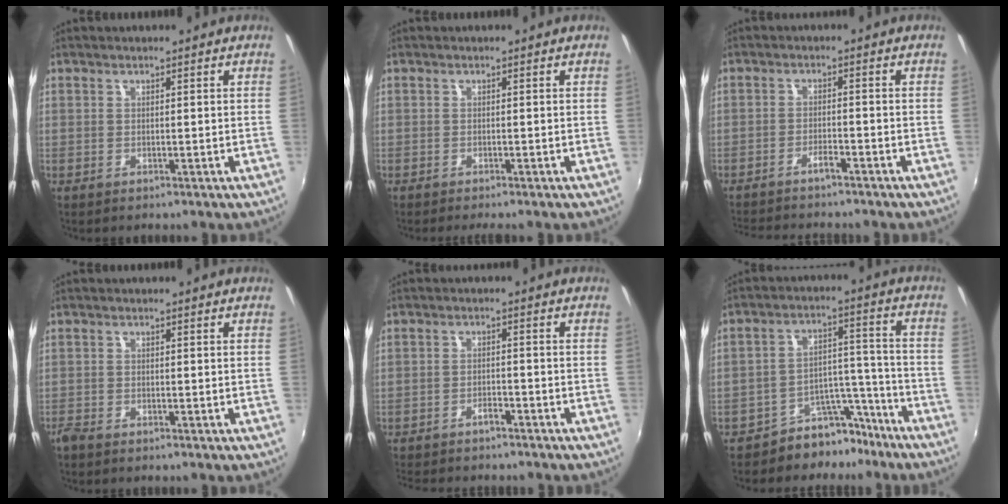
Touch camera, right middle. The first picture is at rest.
{"total": 1.2, "force": [-1.1, -0.1, 0.5], "torque": [-0.009, -0.008, -0.018]}
{"total": 6.4, "force": [-5.8, 0.5, 2.8], "torque": [-0.066, -0.004, -0.095]}
{"total": 1.7, "force": [-1.5, 0.3, 0.7], "torque": [-0.017, -0.008, -0.032]}
{"total": 5.9, "force": [-5.3, 1.5, 2.1], "torque": [-0.061, -0.005, -0.082]}
{"total": 8.6, "force": [-7.4, 4.3, 1.4], "torque": [-0.011, 0.053, -0.108]}